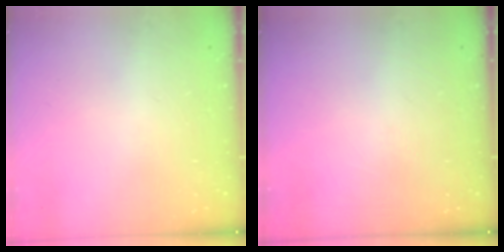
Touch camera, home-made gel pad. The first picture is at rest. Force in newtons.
{"total": 0.0}